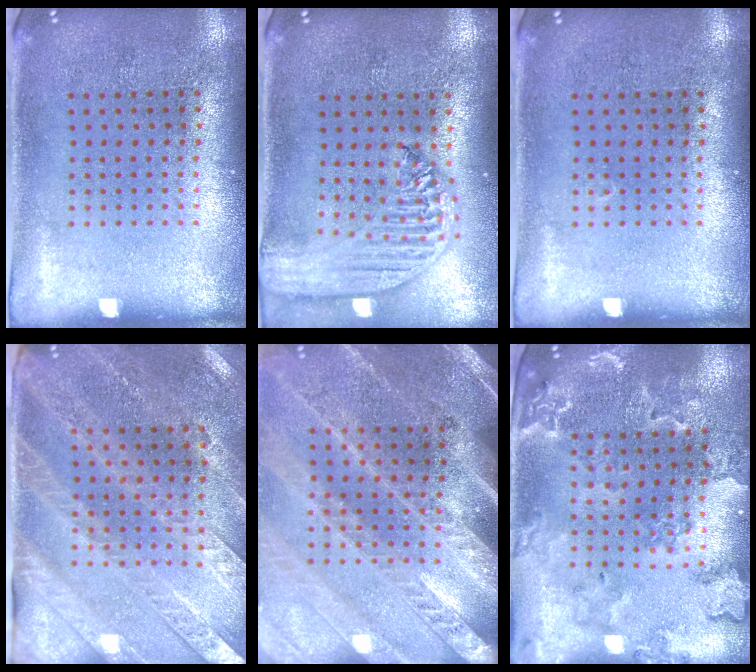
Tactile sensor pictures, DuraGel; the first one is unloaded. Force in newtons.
{"total": 2.6, "press": 2.1, "slide": 1.5}
{"total": 0.0}
{"total": 2.9, "press": 2.7, "slide": 1.1}
{"total": 3.3, "press": 2.8, "slide": 1.7}
{"total": 2.0, "press": 2.0, "slide": 0.2}